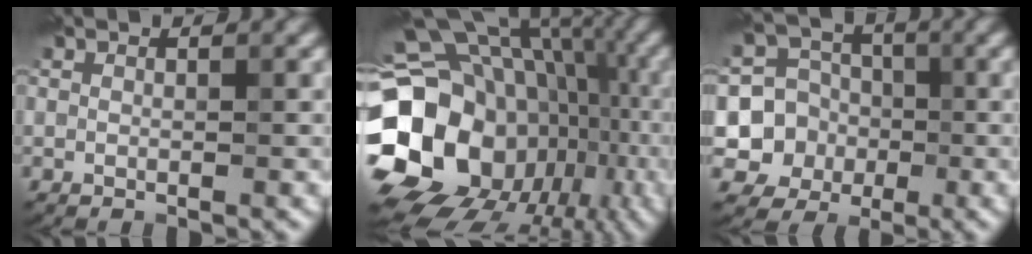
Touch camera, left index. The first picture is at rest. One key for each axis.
{"total": 21.7, "fx": -3.7, "fy": 18.4, "fz": 10.9, "tx": -0.207, "ty": 0.001, "tz": -0.085}
{"total": 5.7, "fx": -1.2, "fy": 5.5, "fz": 1.3, "tx": -0.004, "ty": 0.001, "tz": -0.043}